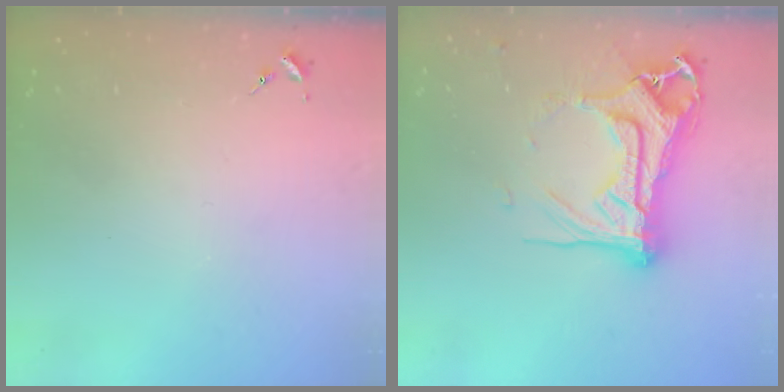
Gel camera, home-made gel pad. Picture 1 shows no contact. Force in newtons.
{"total": 20.8, "press": 20.6, "slide": 2.4}